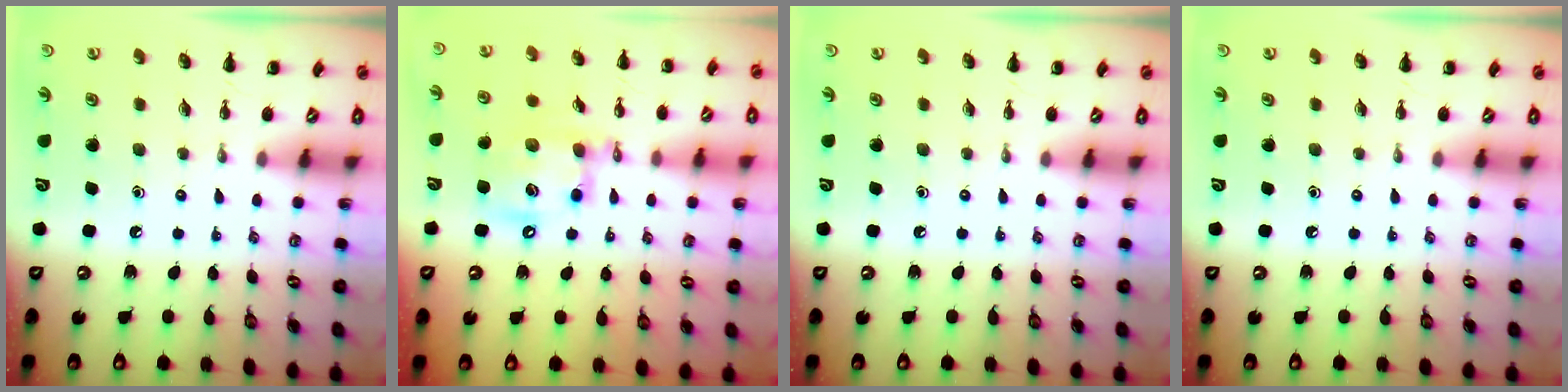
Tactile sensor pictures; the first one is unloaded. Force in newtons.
{"total": 14.6, "press": 14.4, "slide": 2.4}
{"total": 0.0}
{"total": 0.0}